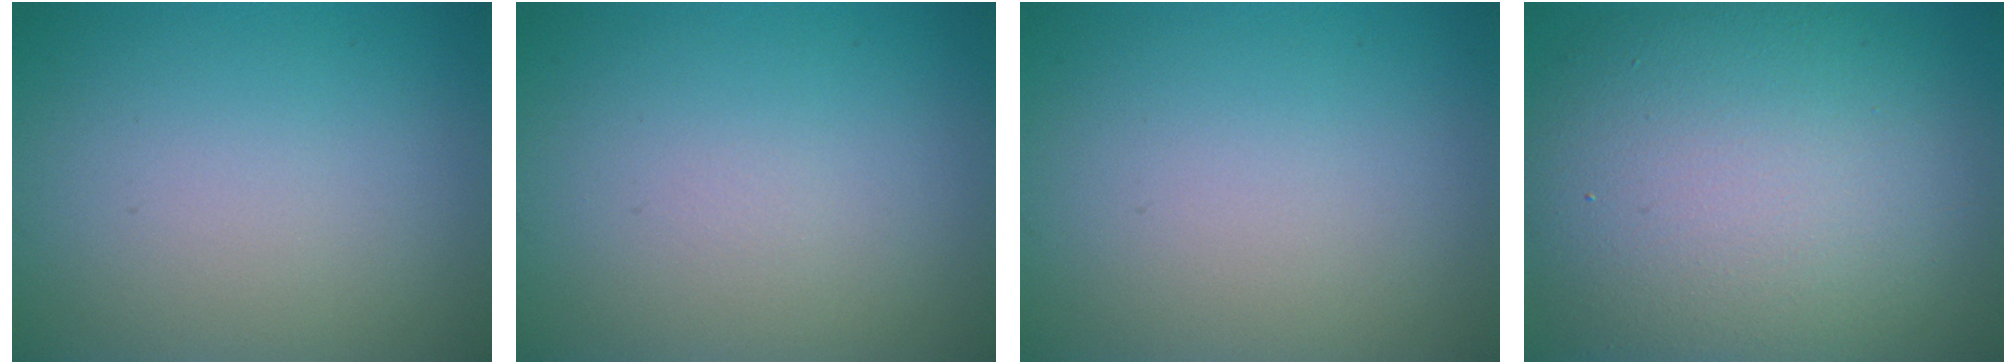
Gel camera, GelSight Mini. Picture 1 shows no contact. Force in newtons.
{"total": 0.0}
{"total": 0.0}
{"total": 13.7, "press": 13.7, "slide": 0.7}